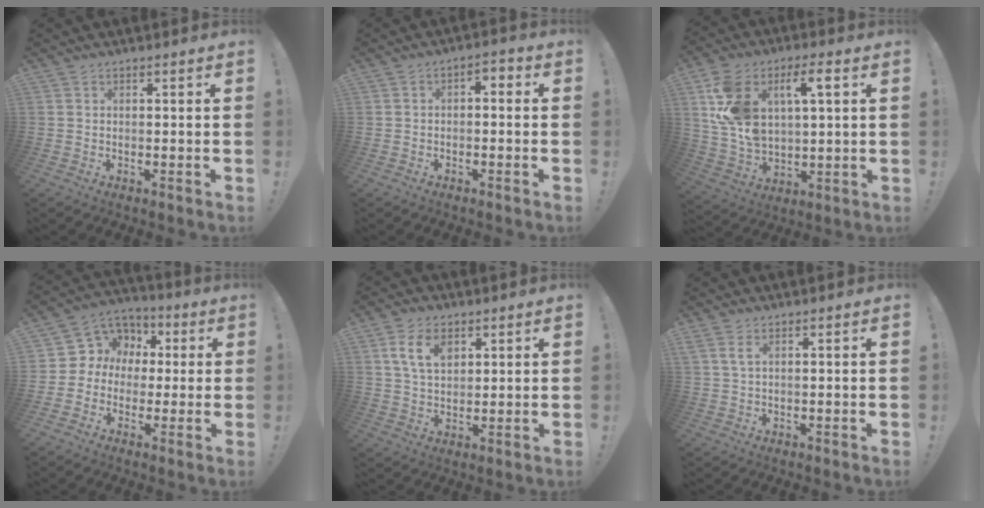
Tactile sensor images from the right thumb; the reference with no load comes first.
{"total": 3.1, "force": [-2.2, 1.5, 1.6], "torque": [-0.027, 0.016, -0.041]}
{"total": 14.9, "force": [5.8, 8.6, 10.7], "torque": [-0.218, -0.008, 0.103]}
{"total": 8.2, "force": [0.2, 7.9, 2.3], "torque": [-0.028, 0.000, 0.012]}
{"total": 9.2, "force": [4.3, 5.7, 5.8], "torque": [-0.101, -0.001, 0.083]}
{"total": 3.0, "force": [1.6, 0.9, 2.3], "torque": [-0.041, -0.002, 0.029]}